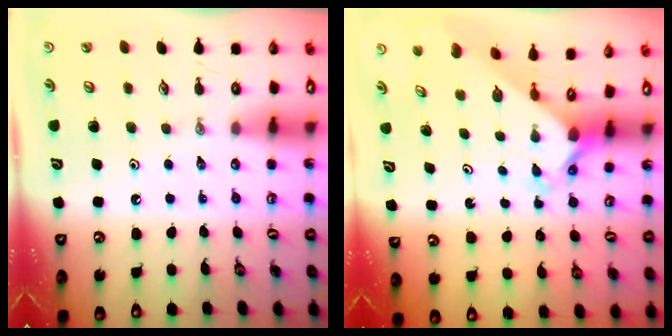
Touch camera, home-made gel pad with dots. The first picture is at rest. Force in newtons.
{"total": 2.5, "press": 2.5, "slide": 0.3}